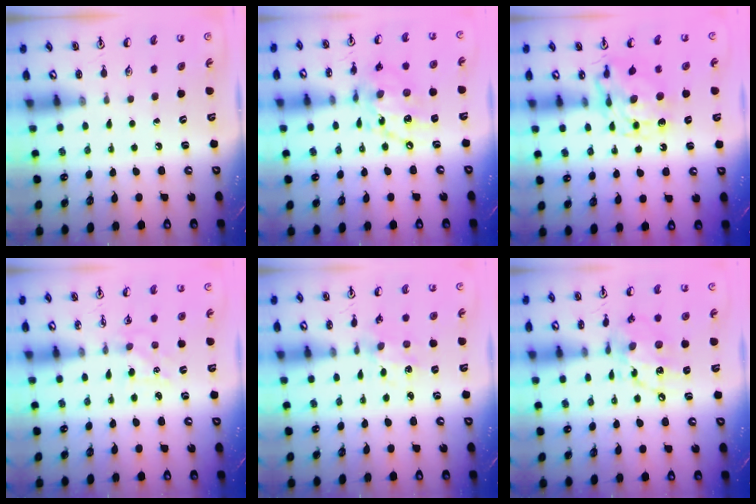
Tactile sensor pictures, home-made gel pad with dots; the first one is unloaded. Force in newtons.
{"total": 13.9, "press": 13.9, "slide": 0.7}
{"total": 11.1, "press": 11.0, "slide": 1.4}
{"total": 4.8, "press": 4.8, "slide": 0.4}
{"total": 2.0, "press": 2.0, "slide": 0.2}
{"total": 11.7, "press": 11.7, "slide": 0.7}